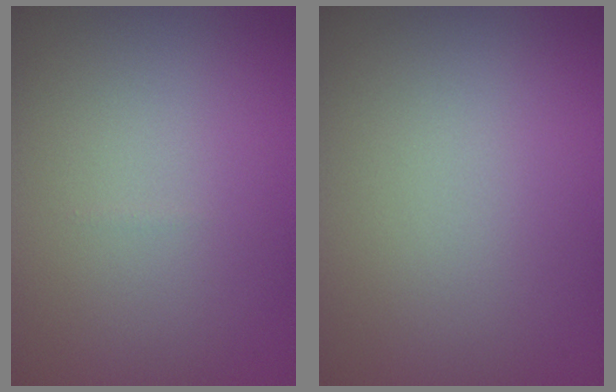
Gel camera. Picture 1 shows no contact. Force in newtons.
{"total": 0.0}